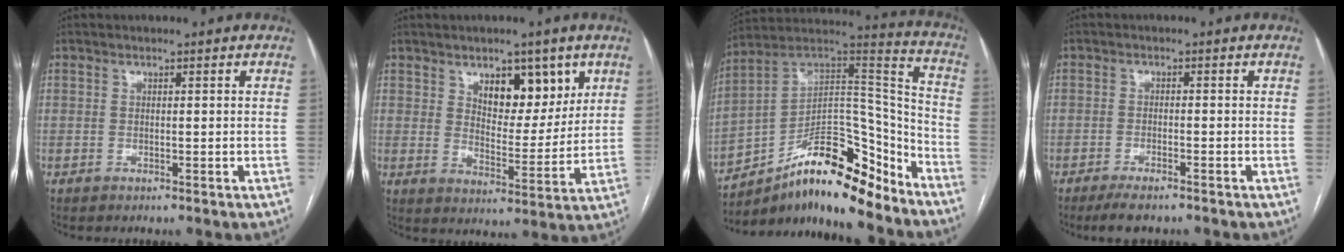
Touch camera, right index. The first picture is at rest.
{"total": 8.9, "force": [4.8, 4.3, 6.2], "torque": [-0.086, -0.002, 0.081]}
{"total": 21.0, "force": [-14.9, 6.2, 13.5], "torque": [-0.214, 0.047, -0.249]}
{"total": 4.1, "force": [-3.2, 0.8, 2.4], "torque": [-0.040, -0.006, -0.052]}